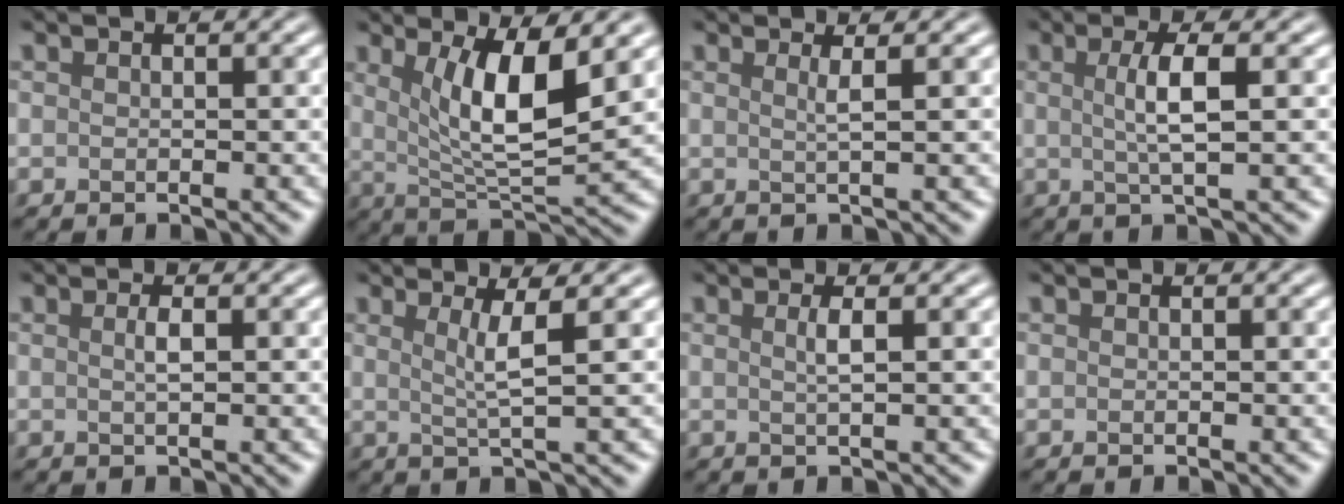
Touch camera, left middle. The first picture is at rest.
{"total": 6.8, "force": [2.0, 1.8, 6.2], "torque": [-0.112, -0.013, 0.041]}
{"total": 1.4, "force": [0.4, 0.4, 1.3], "torque": [-0.019, 0.000, 0.001]}
{"total": 3.4, "force": [0.3, 0.7, 3.3], "torque": [-0.059, 0.002, 0.004]}
{"total": 1.2, "force": [0.2, 0.3, 1.2], "torque": [-0.022, 0.004, 0.002]}
{"total": 3.0, "force": [0.8, 0.4, 2.8], "torque": [-0.049, -0.001, 0.016]}
{"total": 1.5, "force": [0.3, 0.4, 1.5], "torque": [-0.023, 0.001, 0.002]}
{"total": 0.0}